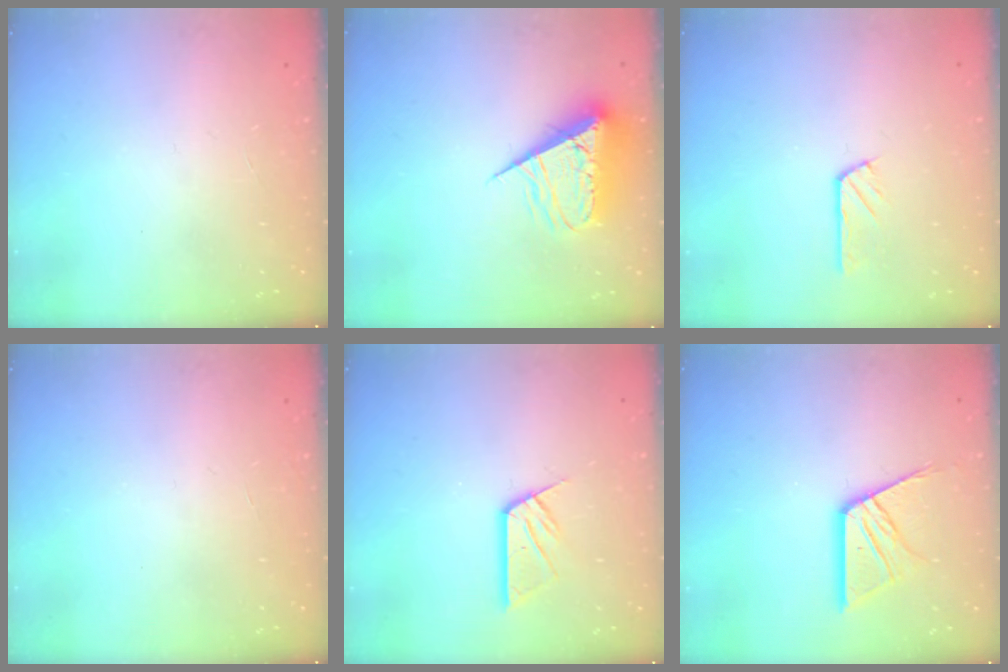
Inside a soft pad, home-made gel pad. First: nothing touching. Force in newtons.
{"total": 9.9, "press": 9.8, "slide": 0.7}
{"total": 3.0, "press": 3.0, "slide": 0.2}
{"total": 0.0}
{"total": 8.1, "press": 8.0, "slide": 0.6}
{"total": 13.7, "press": 13.7, "slide": 1.4}